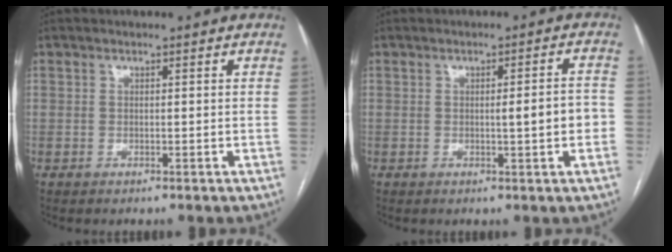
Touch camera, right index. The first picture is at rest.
{"total": 4.0, "force": [-0.7, 0.3, 4.0], "torque": [-0.054, 0.007, -0.008]}